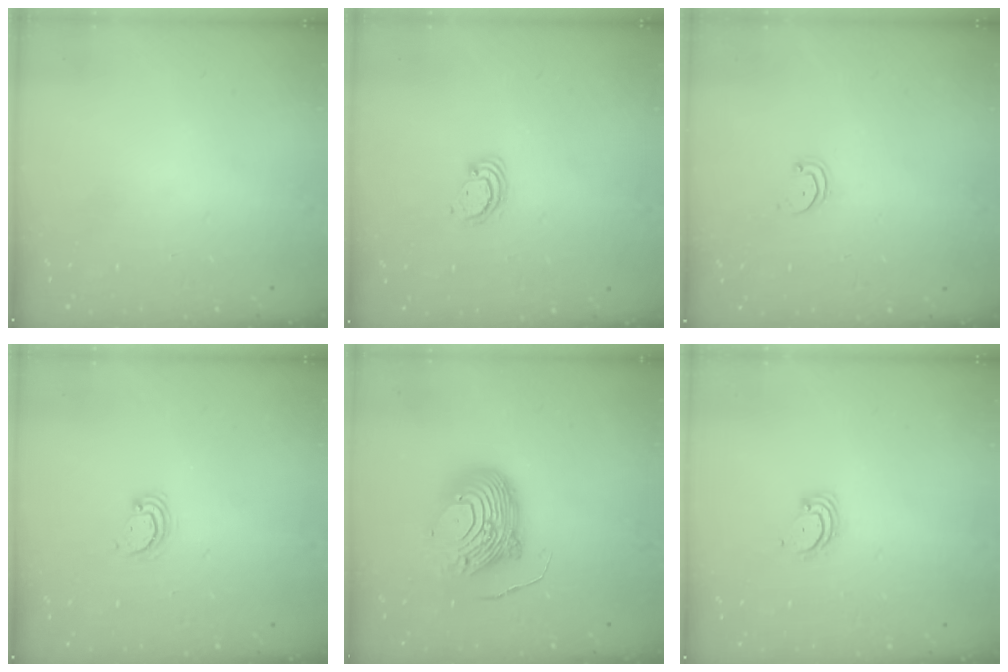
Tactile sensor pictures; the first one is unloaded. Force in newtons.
{"total": 2.9, "press": 2.9, "slide": 0.3}
{"total": 1.5, "press": 1.5, "slide": 0.1}
{"total": 3.3, "press": 3.3, "slide": 0.3}
{"total": 13.5, "press": 13.4, "slide": 1.4}
{"total": 2.8, "press": 2.8, "slide": 0.3}